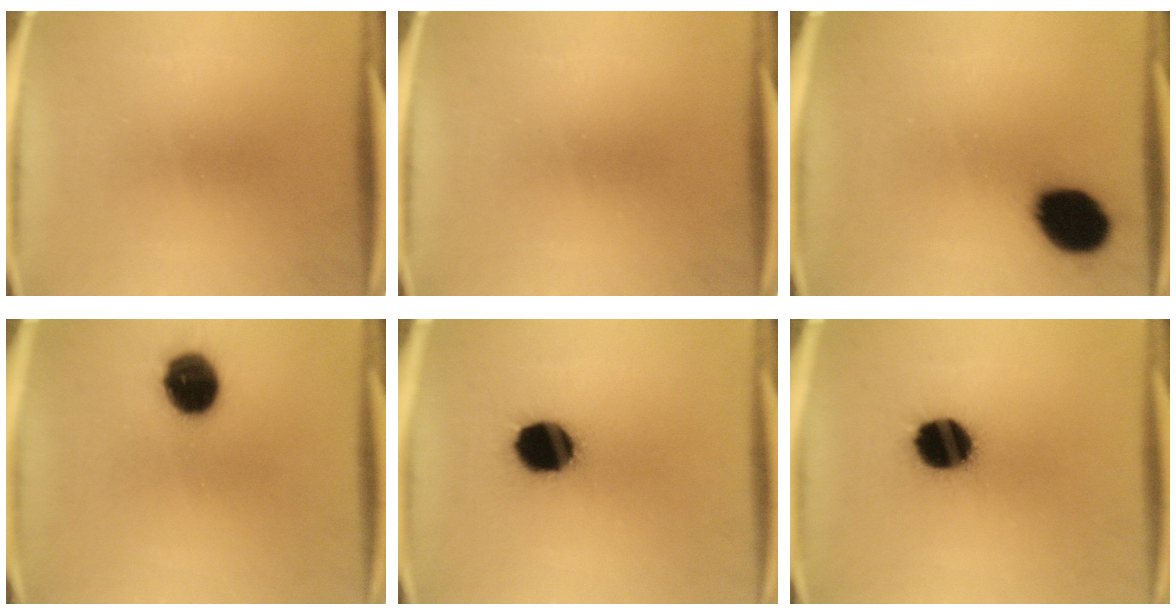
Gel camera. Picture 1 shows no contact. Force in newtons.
{"total": 0.0}
{"total": 14.5}
{"total": 11.8}
{"total": 14.7}
{"total": 14.5}